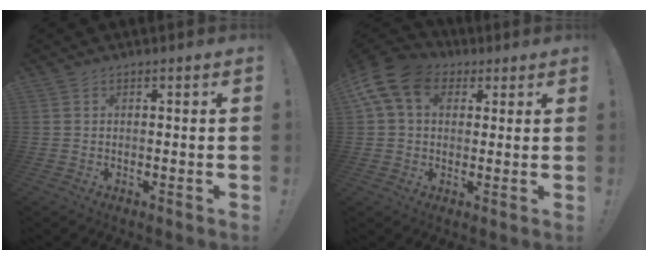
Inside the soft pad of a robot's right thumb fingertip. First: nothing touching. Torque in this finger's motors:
{"motor_torque": [0.88, 1.09, 0.48, -0.22, 0.21]}